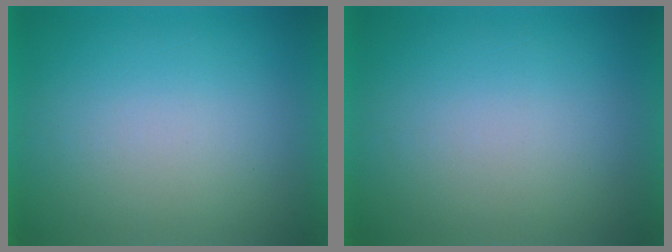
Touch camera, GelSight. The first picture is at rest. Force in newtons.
{"total": 0.0}